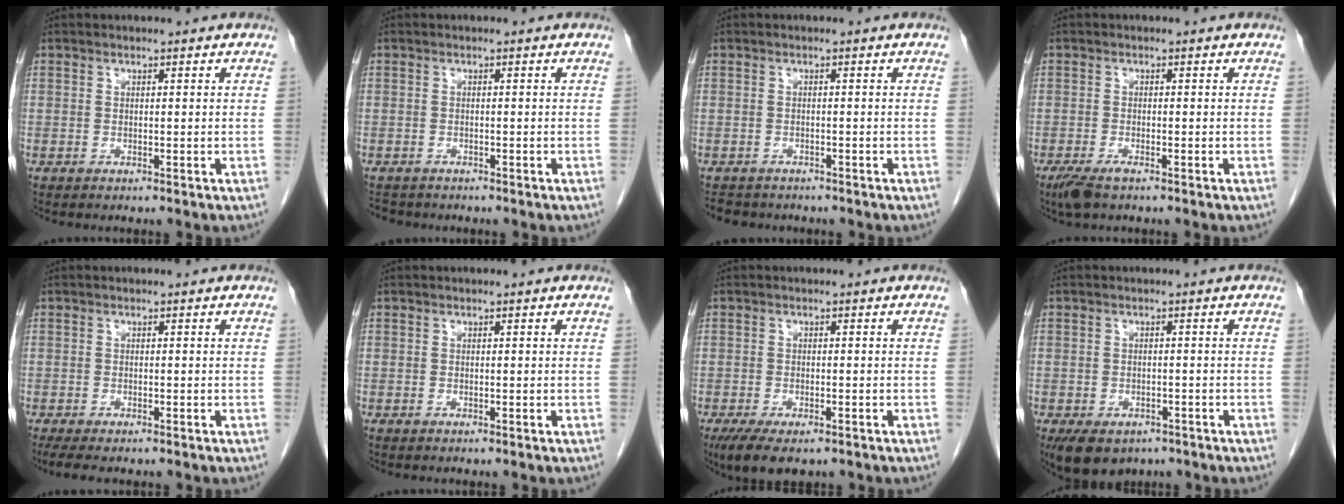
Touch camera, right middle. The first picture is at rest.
{"total": 2.5, "force": [-2.2, 1.1, 0.3], "torque": [-0.009, -0.004, -0.031]}
{"total": 4.1, "force": [-3.5, 1.9, 0.7], "torque": [-0.012, -0.003, -0.047]}
{"total": 3.3, "force": [-2.2, 0.8, 2.2], "torque": [-0.046, -0.008, -0.040]}
{"total": 4.4, "force": [-3.5, 1.1, 2.5], "torque": [-0.040, -0.014, -0.051]}
{"total": 0.0}
{"total": 6.4, "force": [-4.3, 2.4, 4.0], "torque": [-0.067, -0.013, -0.067]}
{"total": 7.2, "force": [-4.8, 4.2, 3.2], "torque": [-0.049, -0.002, -0.068]}